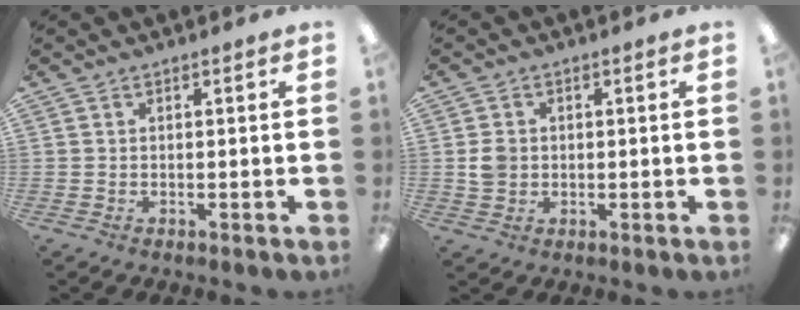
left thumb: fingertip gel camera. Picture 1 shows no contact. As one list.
[{"total": 3.6, "force": [0.2, 3.3, 1.5], "torque": [-0.022, 0.004, 0.004]}]